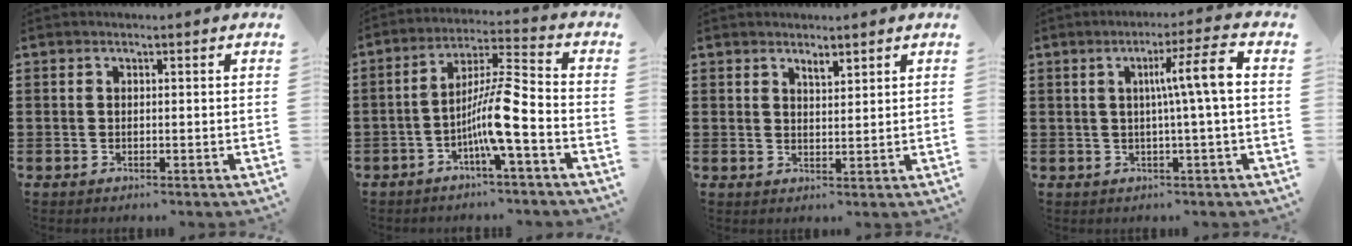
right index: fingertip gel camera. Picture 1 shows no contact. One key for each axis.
{"total": 8.9, "fx": -3.7, "fy": 0.3, "fz": 8.1, "tx": -0.159, "ty": -0.006, "tz": -0.073}
{"total": 1.8, "fx": 1.6, "fy": 0.4, "fz": 0.7, "tx": -0.015, "ty": 0.002, "tz": 0.029}
{"total": 7.2, "fx": 0.5, "fy": -0.5, "fz": 7.2, "tx": -0.124, "ty": -0.002, "tz": -0.004}